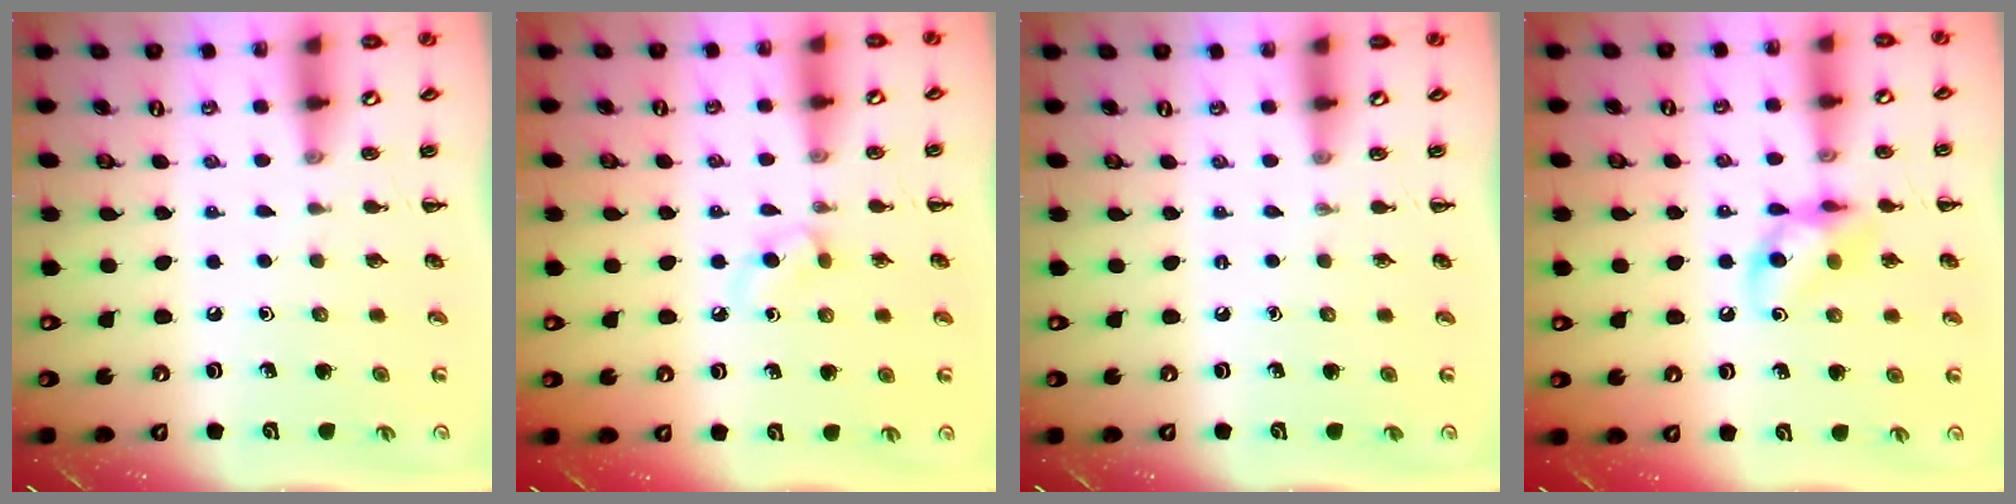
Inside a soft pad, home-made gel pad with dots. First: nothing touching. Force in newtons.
{"total": 2.9, "press": 2.7, "slide": 1.2}
{"total": 0.0}
{"total": 11.0, "press": 10.9, "slide": 1.4}